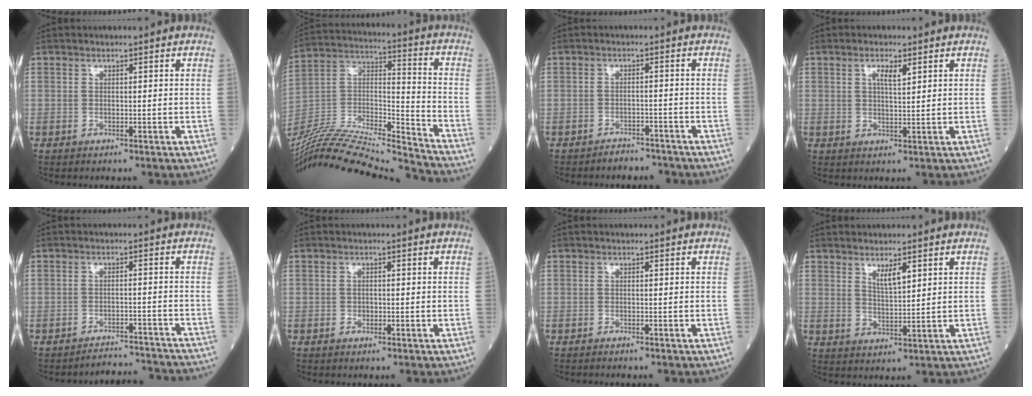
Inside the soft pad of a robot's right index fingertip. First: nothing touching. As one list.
[{"total": 26.4, "force": [-24.7, 0.1, 9.3], "torque": [-0.200, -0.015, -0.417]}, {"total": 3.4, "force": [-3.2, 1.2, -0.1], "torque": [0.002, 0.002, -0.048]}, {"total": 2.7, "force": [1.4, 0.5, 2.3], "torque": [-0.043, -0.001, 0.022]}, {"total": 8.0, "force": [-8.0, -0.4, -0.1], "torque": [0.006, 0.005, -0.107]}, {"total": 0.8, "force": [-0.3, 0.6, 0.4], "torque": [-0.006, 0.002, -0.006]}, {"total": 1.1, "force": [-1.0, 0.0, 0.4], "torque": [-0.003, 0.001, -0.014]}, {"total": 3.2, "force": [2.0, 0.5, 2.5], "torque": [-0.047, -0.004, 0.040]}]